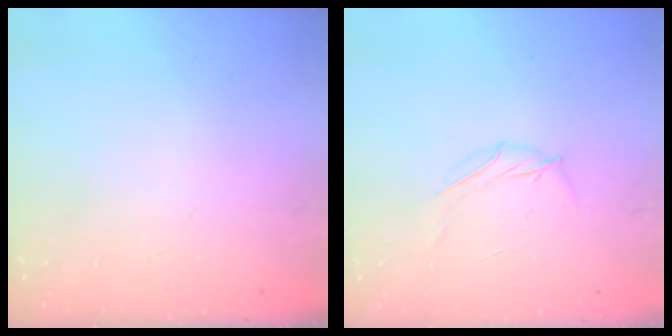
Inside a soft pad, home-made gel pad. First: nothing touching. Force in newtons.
{"total": 5.2, "press": 5.1, "slide": 1.0}